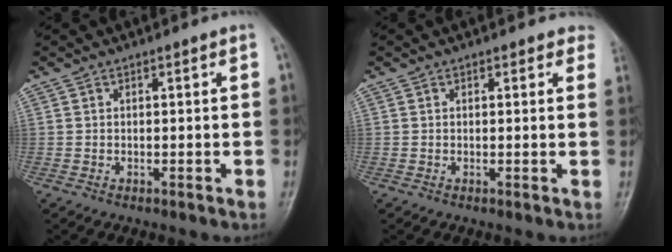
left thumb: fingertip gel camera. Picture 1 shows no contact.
{"total": 3.0, "force": [2.4, 1.5, 0.9], "torque": [0.021, -0.005, 0.011]}